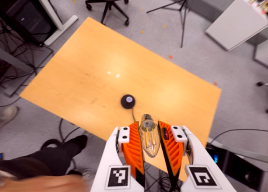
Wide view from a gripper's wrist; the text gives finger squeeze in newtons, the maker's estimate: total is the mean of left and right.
{"total": 12.3, "left": 12.7, "right": 11.8}